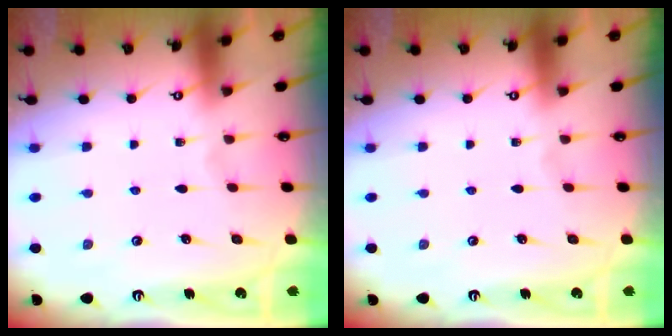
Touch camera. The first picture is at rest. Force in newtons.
{"total": 0.0}